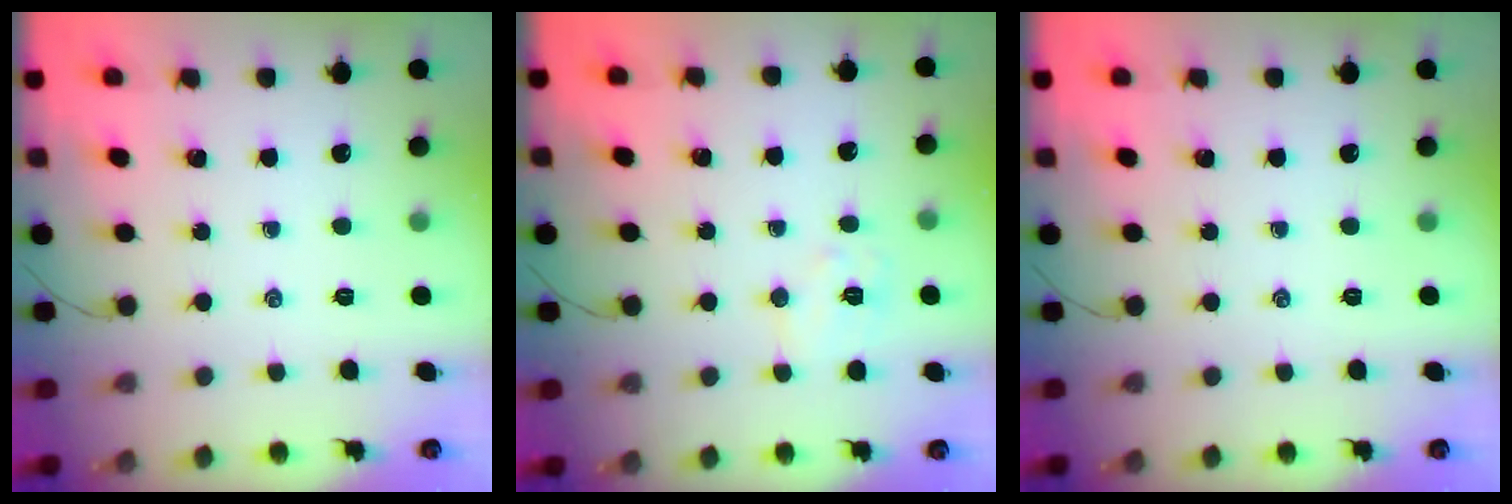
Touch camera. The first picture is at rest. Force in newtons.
{"total": 6.7, "press": 6.6, "slide": 0.9}
{"total": 0.0}